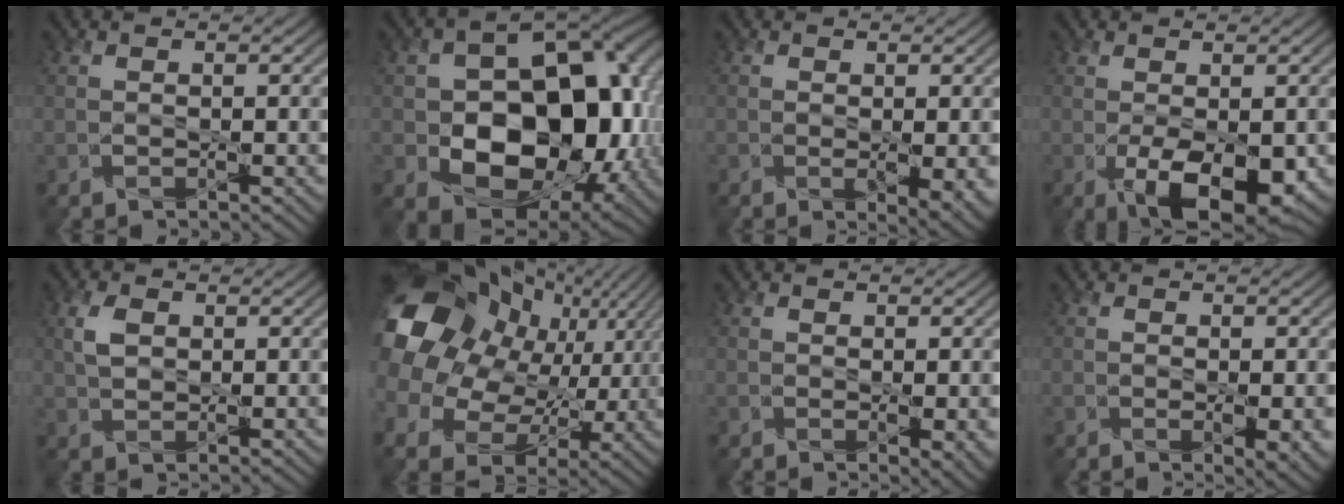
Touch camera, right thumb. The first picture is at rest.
{"total": 17.1, "force": [-2.6, 11.8, 12.2], "torque": [-0.156, -0.026, -0.033]}
{"total": 3.6, "force": [-0.7, 1.8, 3.1], "torque": [-0.045, -0.011, -0.006]}
{"total": 7.0, "force": [-1.9, 3.3, 5.8], "torque": [-0.110, -0.016, -0.027]}
{"total": 2.7, "force": [0.9, 1.6, 2.0], "torque": [-0.045, 0.010, 0.014]}
{"total": 21.0, "force": [6.1, 15.9, 12.3], "torque": [-0.302, 0.017, 0.117]}
{"total": 2.8, "force": [-0.8, 1.5, 2.3], "torque": [-0.027, -0.009, -0.012]}
{"total": 3.7, "force": [-1.3, 1.8, 3.0], "torque": [-0.036, -0.012, -0.017]}